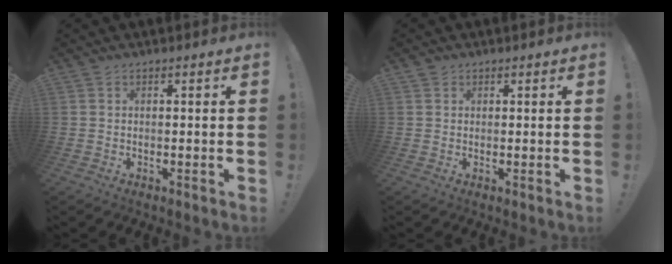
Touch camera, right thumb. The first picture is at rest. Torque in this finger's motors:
{"motor_torque": [0.00, 0.38, 0.14, -0.06, -0.07]}